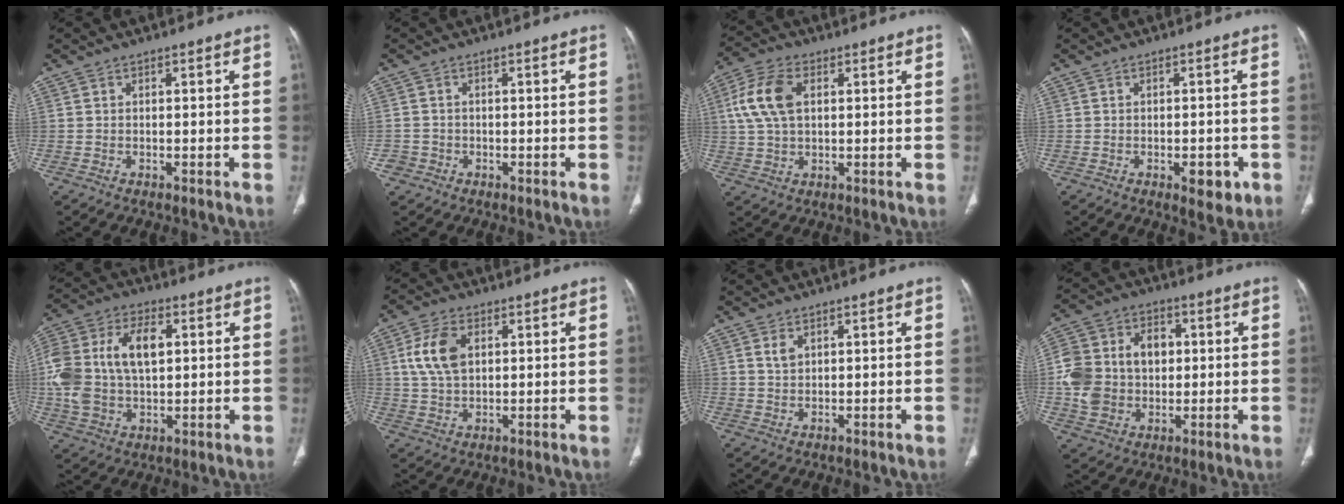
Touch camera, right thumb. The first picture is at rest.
{"total": 2.0, "force": [-1.0, 1.8, -0.1], "torque": [0.007, 0.010, -0.023]}
{"total": 9.8, "force": [2.3, 5.7, 7.6], "torque": [-0.163, 0.012, 0.043]}
{"total": 4.8, "force": [-1.9, 2.3, 3.7], "torque": [-0.028, 0.002, -0.018]}
{"total": 17.1, "force": [2.4, 10.4, 13.4], "torque": [-0.273, 0.015, 0.046]}
{"total": 8.5, "force": [2.2, 5.2, 6.3], "torque": [-0.125, 0.001, 0.045]}
{"total": 2.2, "force": [1.1, 1.3, 1.3], "torque": [-0.024, -0.004, 0.028]}
{"total": 15.9, "force": [0.9, 12.3, 10.1], "torque": [-0.171, 0.020, 0.019]}